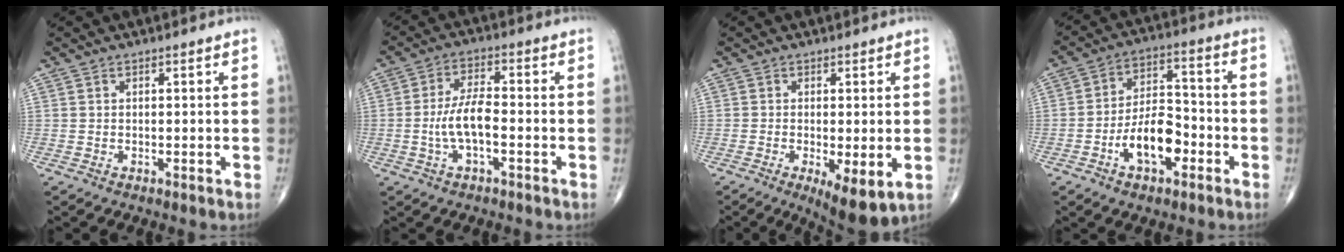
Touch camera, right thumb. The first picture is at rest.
{"total": 7.5, "force": [-1.8, 2.8, 6.8], "torque": [-0.140, 0.022, -0.036]}
{"total": 7.7, "force": [-2.2, 2.5, 7.0], "torque": [-0.110, -0.023, -0.030]}
{"total": 11.2, "force": [-4.3, 5.8, 8.5], "torque": [-0.130, 0.037, -0.077]}